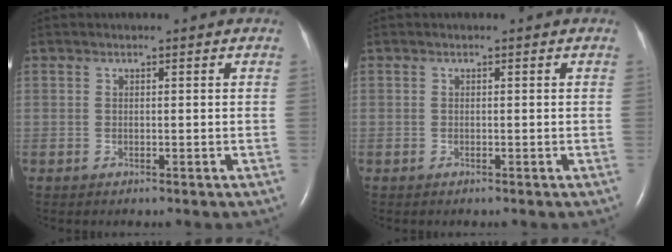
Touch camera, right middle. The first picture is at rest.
{"total": 0.0}